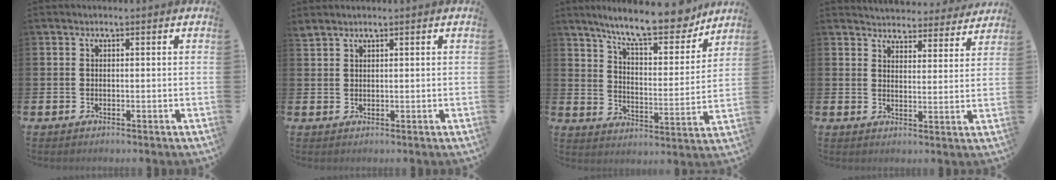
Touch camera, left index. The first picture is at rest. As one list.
[{"total": 1.3, "force": [1.2, 0.3, 0.3], "torque": [-0.006, 0.001, 0.023]}, {"total": 11.2, "force": [10.0, 1.9, 4.6], "torque": [-0.099, -0.061, 0.171]}, {"total": 4.5, "force": [4.4, 0.9, -0.4], "torque": [-0.004, -0.039, 0.075]}]